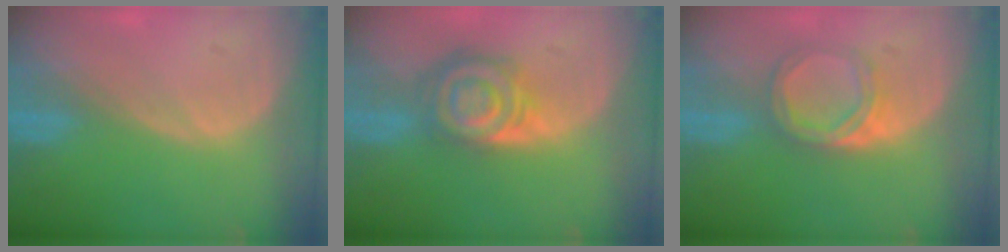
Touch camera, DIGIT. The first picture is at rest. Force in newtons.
{"total": 7.9, "press": 6.9, "slide": 3.8}
{"total": 4.7, "press": 4.6, "slide": 0.4}